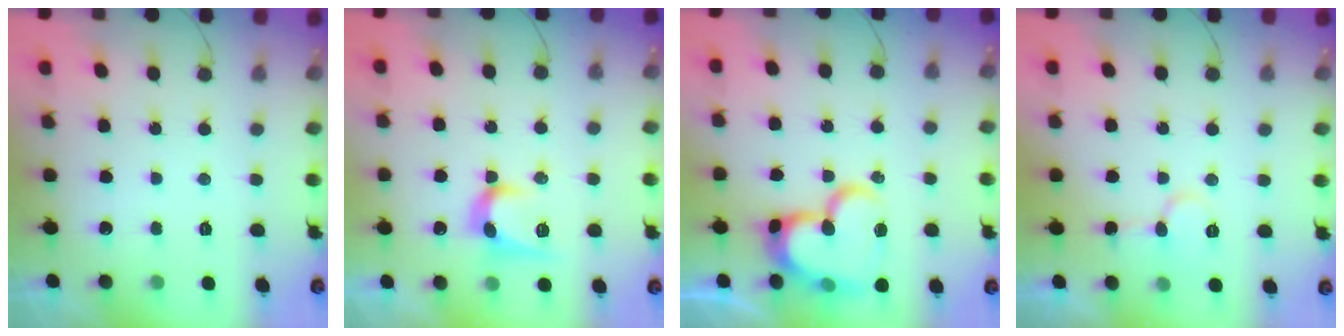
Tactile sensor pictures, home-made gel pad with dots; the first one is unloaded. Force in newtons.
{"total": 9.8, "press": 9.8, "slide": 0.7}
{"total": 20.0, "press": 19.9, "slide": 2.1}
{"total": 7.1, "press": 7.1, "slide": 0.8}